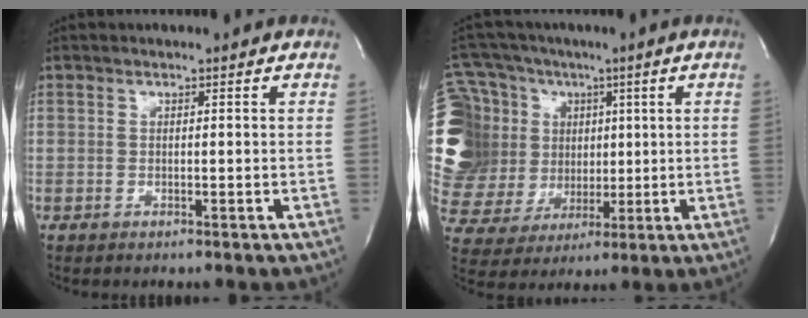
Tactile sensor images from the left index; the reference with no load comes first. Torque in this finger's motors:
{"motor_torque": [1.20, -0.64, 0.60, 0.21]}